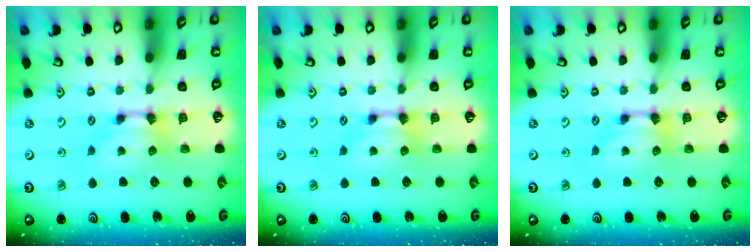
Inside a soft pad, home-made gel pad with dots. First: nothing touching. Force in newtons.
{"total": 0.0}
{"total": 0.0}